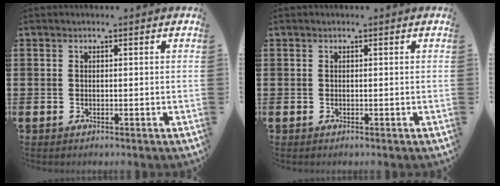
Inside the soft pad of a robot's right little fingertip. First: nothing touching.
{"total": 0.0}